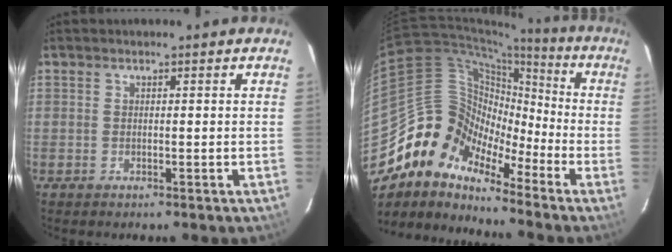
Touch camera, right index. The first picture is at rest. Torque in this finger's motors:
{"motor_torque": [1.09, -1.05, 0.34, -0.04]}